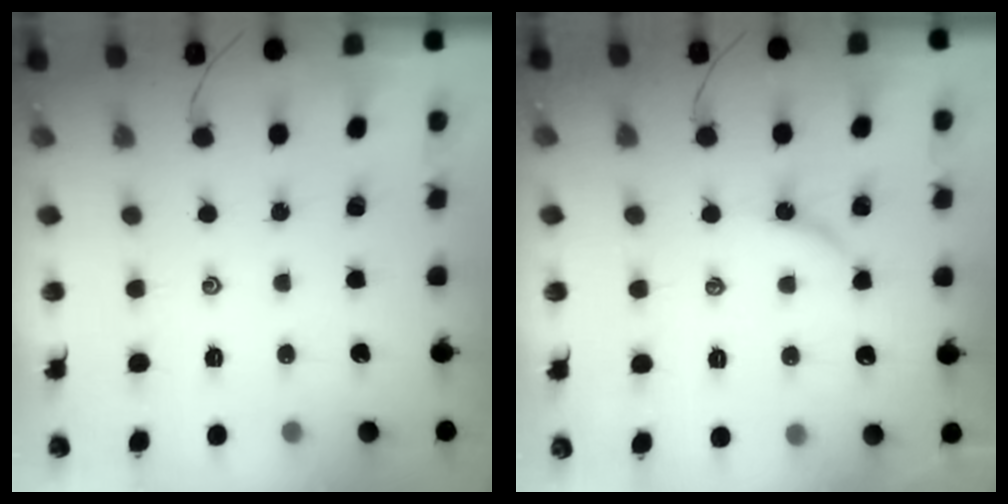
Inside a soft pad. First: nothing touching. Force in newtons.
{"total": 4.2, "press": 4.1, "slide": 0.6}